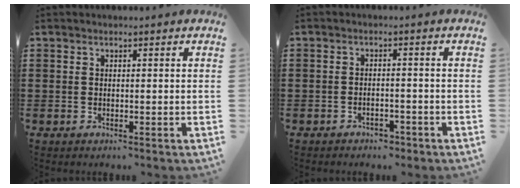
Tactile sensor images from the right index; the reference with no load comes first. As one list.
[{"total": 1.8, "force": [-1.8, 0.3, 0.2], "torque": [-0.012, -0.002, -0.036]}]